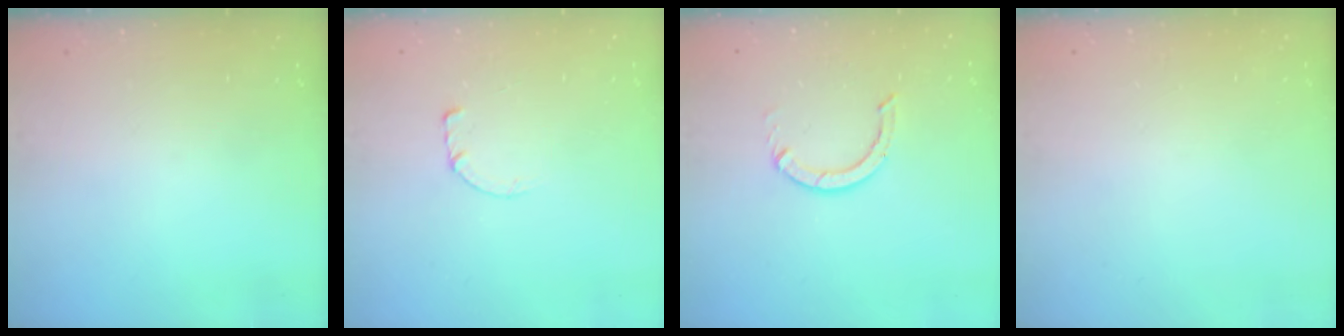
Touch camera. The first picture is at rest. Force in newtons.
{"total": 0.7, "press": 0.6, "slide": 0.2}
{"total": 3.9, "press": 3.8, "slide": 0.3}
{"total": 2.7, "press": 2.7, "slide": 0.2}